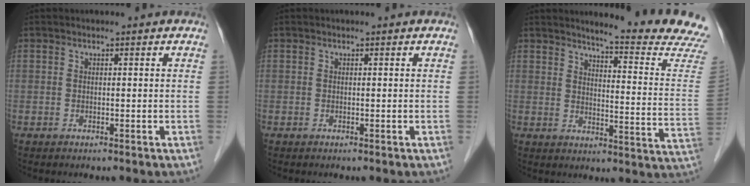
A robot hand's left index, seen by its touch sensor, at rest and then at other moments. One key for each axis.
{"total": 0.0}
{"total": 15.9, "fx": 15.0, "fy": -1.7, "fz": 5.0, "tx": -0.073, "ty": -0.116, "tz": 0.167}